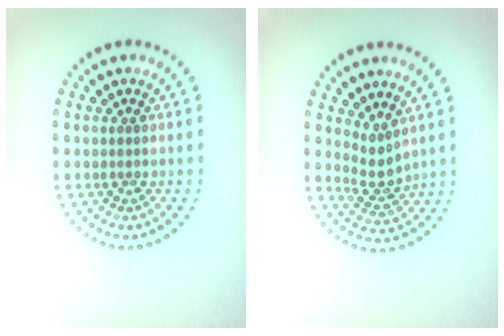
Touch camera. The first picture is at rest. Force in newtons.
{"total": 2.3, "press": 1.6, "slide": 1.7}